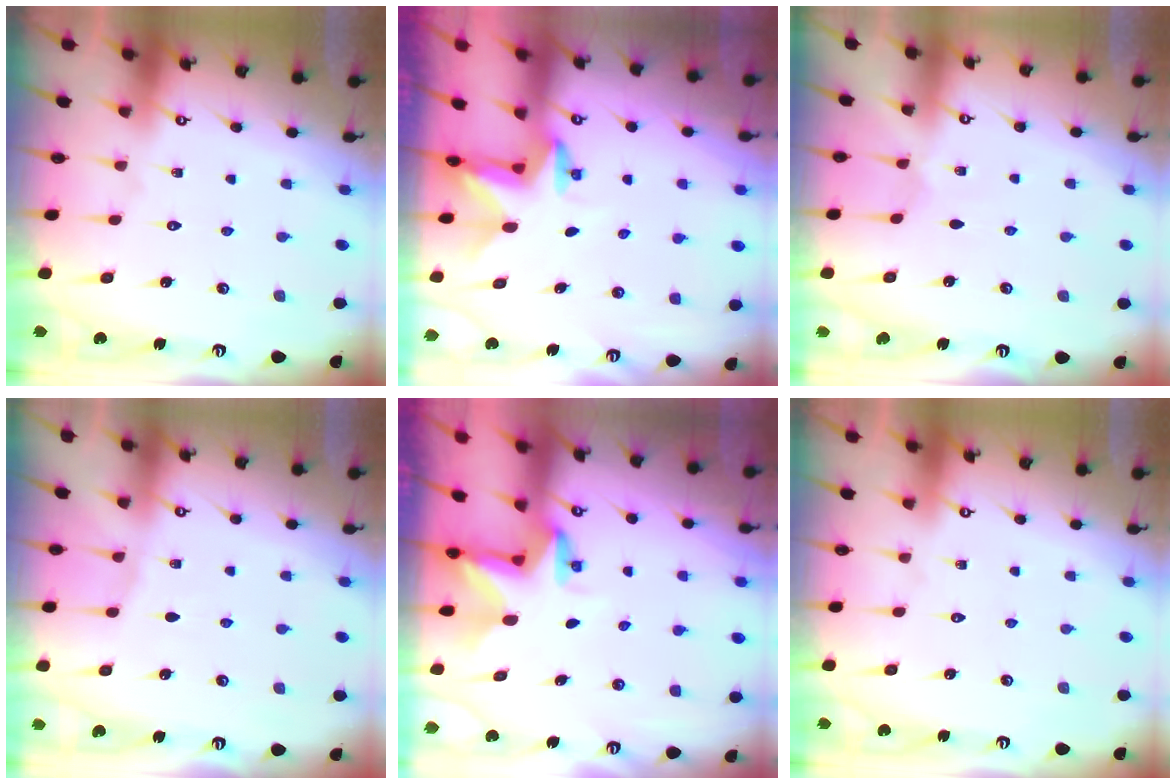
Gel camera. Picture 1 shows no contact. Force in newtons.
{"total": 2.5, "press": 2.4, "slide": 0.5}
{"total": 1.1, "press": 1.0, "slide": 0.2}
{"total": 2.2, "press": 2.2, "slide": 0.4}
{"total": 2.9, "press": 2.9, "slide": 0.2}
{"total": 0.0}